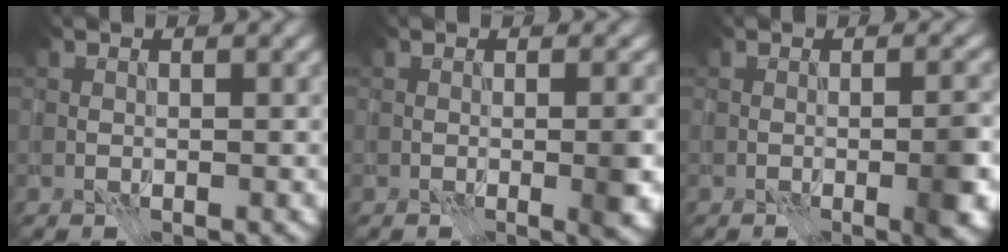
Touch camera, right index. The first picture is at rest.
{"total": 2.6, "force": [-0.4, 0.5, 2.6], "torque": [-0.034, 0.001, -0.008]}
{"total": 3.7, "force": [-1.1, 0.8, 3.5], "torque": [-0.048, 0.003, -0.019]}